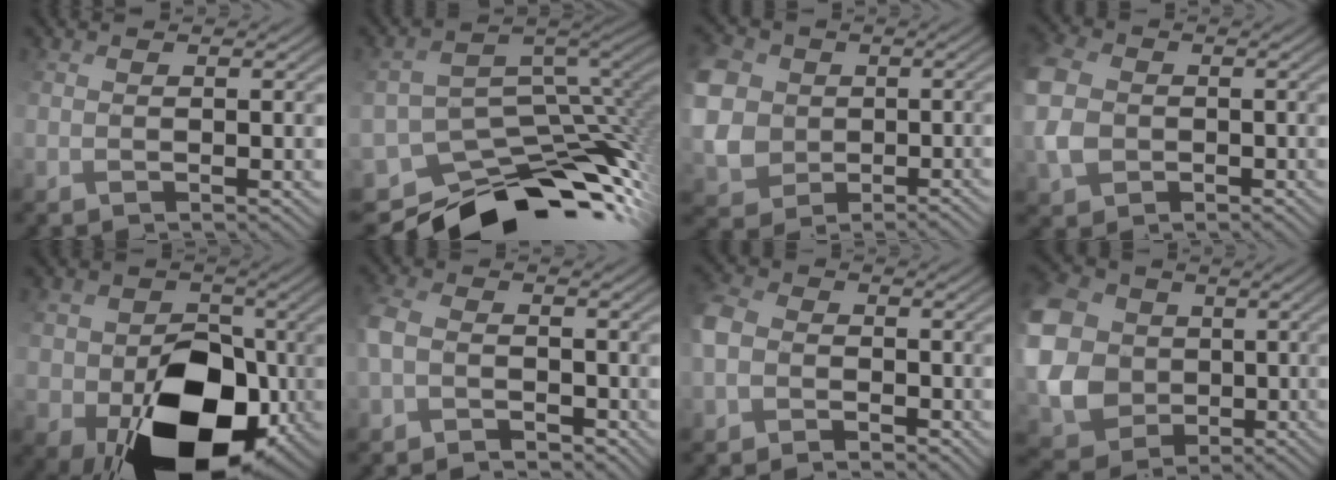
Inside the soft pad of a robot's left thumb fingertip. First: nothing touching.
{"total": 12.0, "force": [-7.2, 6.7, 6.8], "torque": [-0.129, -0.021, -0.086]}
{"total": 7.8, "force": [1.1, 7.0, 3.4], "torque": [-0.113, -0.003, 0.013]}
{"total": 5.3, "force": [-0.1, 4.6, 2.7], "torque": [-0.088, 0.008, -0.016]}
{"total": 15.6, "force": [-3.2, 11.3, 10.4], "torque": [-0.160, -0.047, -0.028]}
{"total": 2.1, "force": [-1.1, 1.6, 0.8], "torque": [-0.032, 0.006, -0.030]}
{"total": 3.0, "force": [-0.8, 2.6, 1.4], "torque": [-0.046, 0.008, -0.028]}
{"total": 12.4, "force": [2.0, 10.7, 5.9], "torque": [-0.201, -0.004, 0.031]}